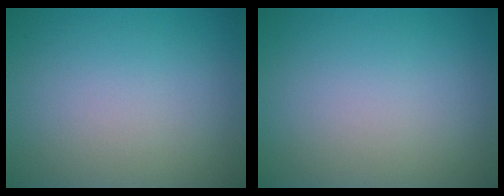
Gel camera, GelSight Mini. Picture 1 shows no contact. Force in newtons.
{"total": 0.0}